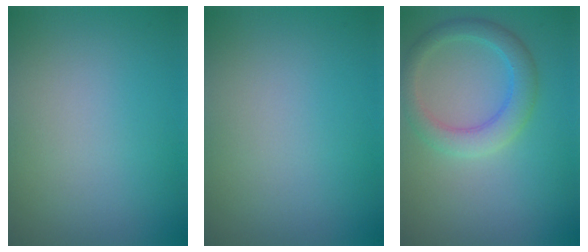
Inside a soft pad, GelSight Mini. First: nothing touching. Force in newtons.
{"total": 0.0}
{"total": 3.3, "press": 3.3, "slide": 0.1}